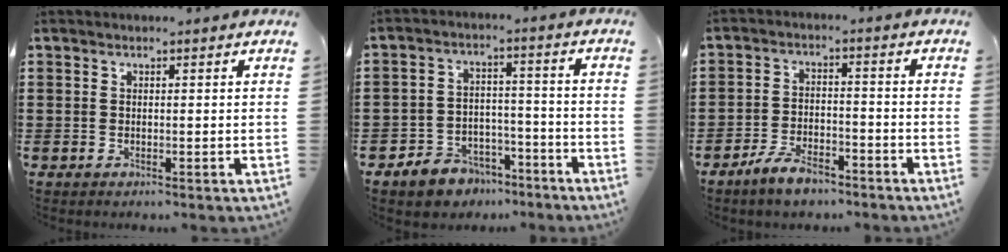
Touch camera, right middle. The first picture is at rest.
{"total": 5.6, "force": [-5.0, 2.5, 0.2], "torque": [-0.017, 0.021, -0.100]}
{"total": 5.4, "force": [-4.5, 1.7, 2.5], "torque": [-0.062, 0.004, -0.088]}